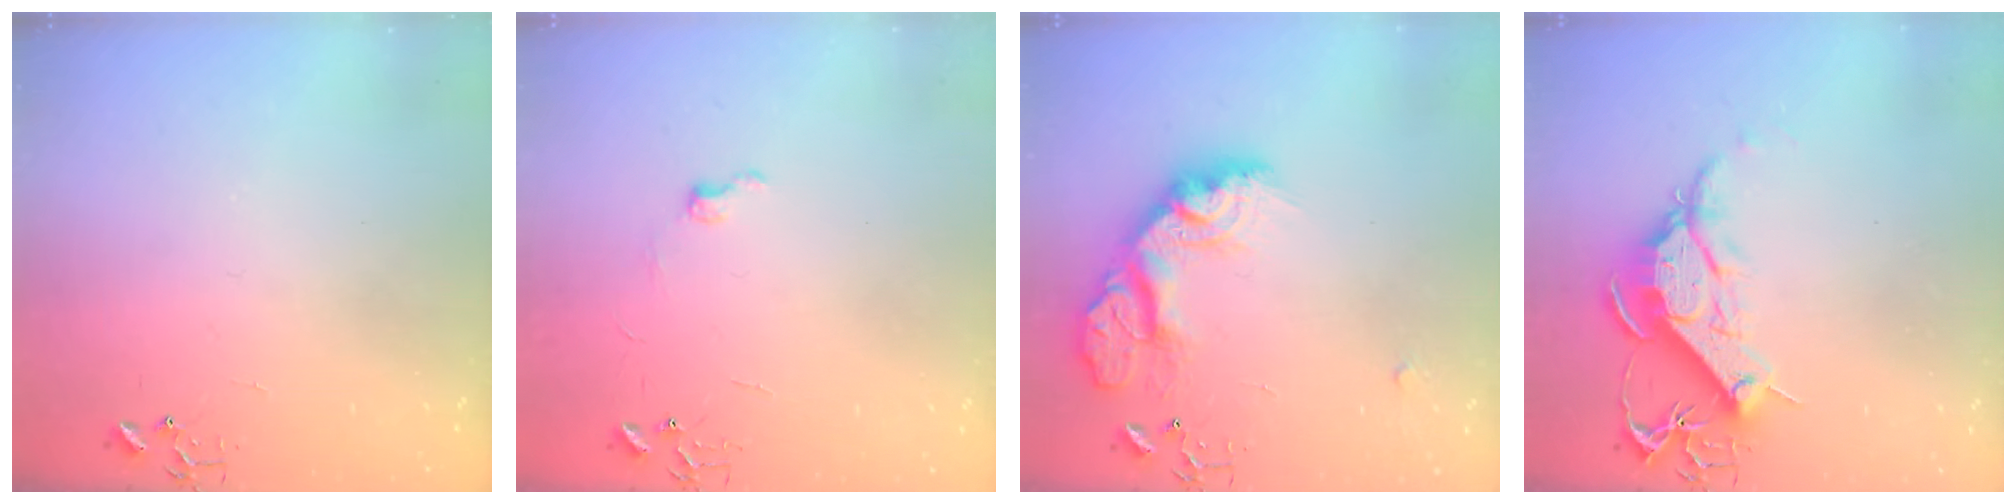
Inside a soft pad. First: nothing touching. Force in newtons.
{"total": 5.8, "press": 5.7, "slide": 0.7}
{"total": 20.0, "press": 20.0, "slide": 1.6}
{"total": 13.5, "press": 13.4, "slide": 1.6}